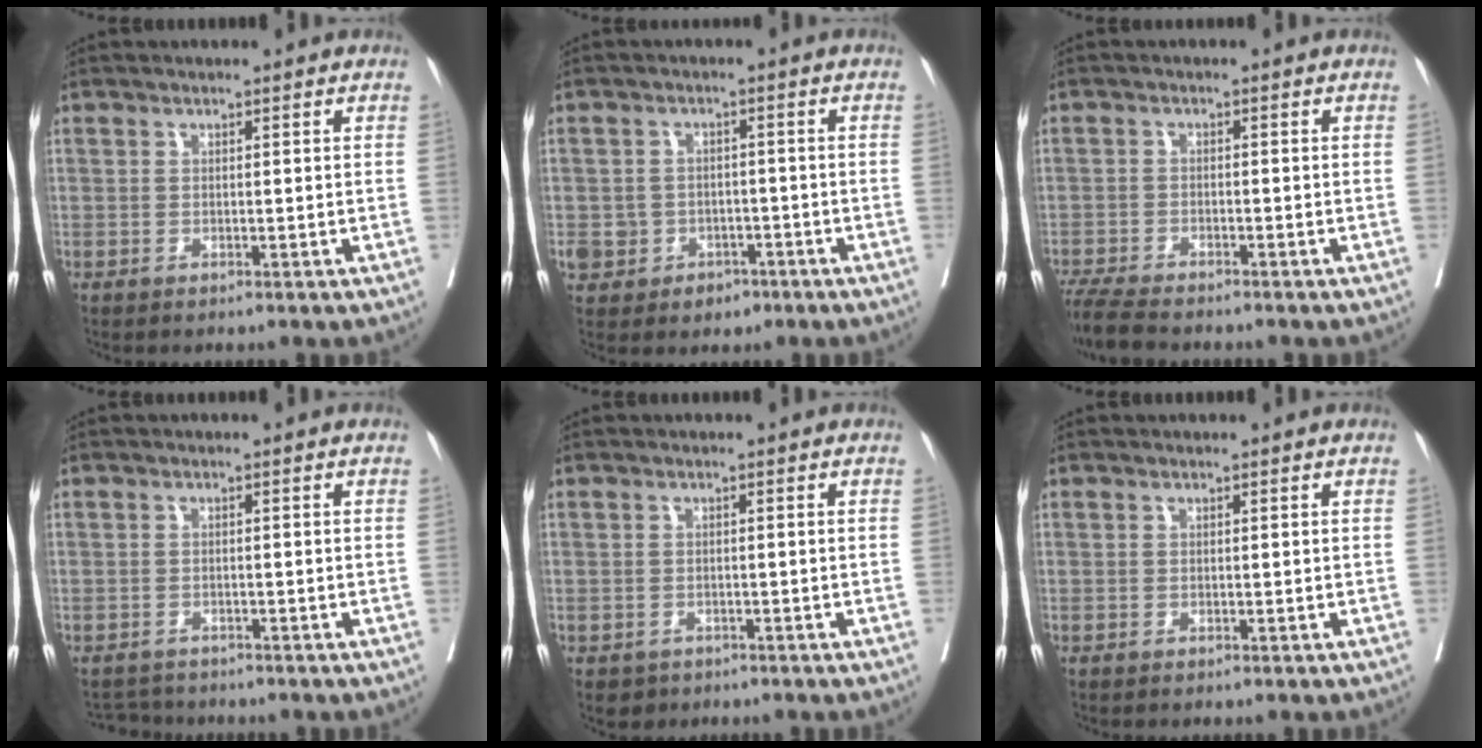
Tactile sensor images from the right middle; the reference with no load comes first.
{"total": 5.8, "force": [-2.6, 5.1, 1.2], "torque": [-0.015, 0.014, -0.028]}
{"total": 6.4, "force": [-5.7, 0.7, 2.7], "torque": [-0.049, -0.022, -0.100]}
{"total": 2.5, "force": [-2.4, 0.5, -0.4], "torque": [0.008, -0.009, -0.041]}
{"total": 2.1, "force": [-1.3, 1.5, 0.2], "torque": [-0.007, 0.002, -0.018]}
{"total": 0.0}